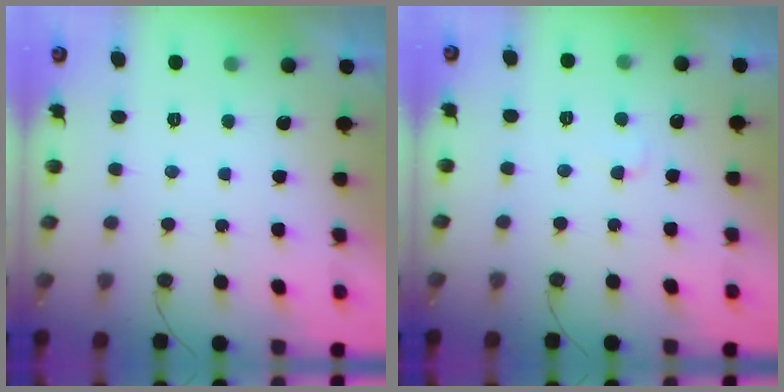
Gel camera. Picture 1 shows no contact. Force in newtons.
{"total": 2.9, "press": 2.9, "slide": 0.2}